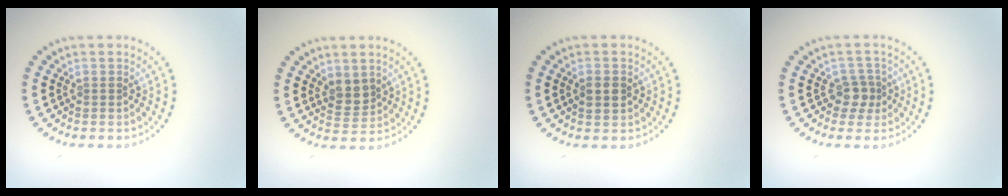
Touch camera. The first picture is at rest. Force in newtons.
{"total": 2.2, "press": 1.9, "slide": 1.0}
{"total": 1.4, "press": 1.4, "slide": 0.1}
{"total": 1.9, "press": 1.5, "slide": 1.1}